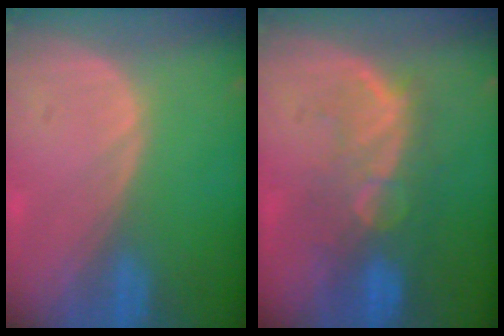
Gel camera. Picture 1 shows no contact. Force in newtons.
{"total": 9.9, "press": 8.4, "slide": 5.1}